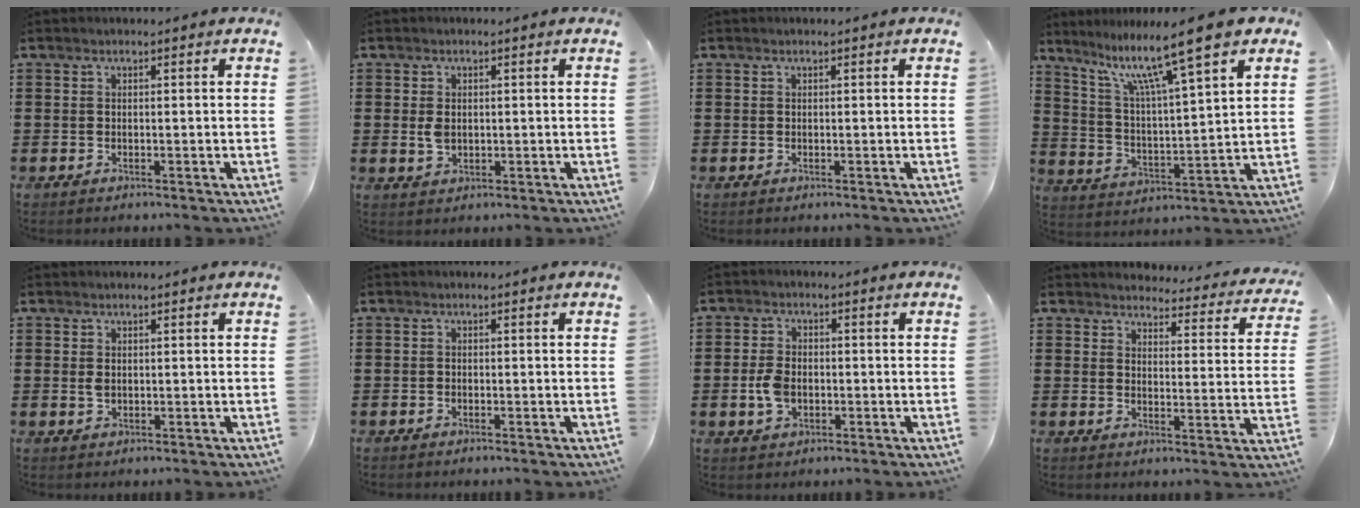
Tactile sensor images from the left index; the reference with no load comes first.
{"total": 2.4, "force": [0.1, 1.6, 1.8], "torque": [-0.052, -0.001, -0.002]}
{"total": 0.0}
{"total": 11.1, "force": [8.3, 0.7, 7.3], "torque": [-0.151, -0.046, 0.131]}
{"total": 1.2, "force": [0.2, 0.8, 0.9], "torque": [-0.022, 0.004, 0.002]}
{"total": 0.7, "force": [-0.6, 0.4, 0.0], "torque": [-0.004, 0.000, -0.012]}
{"total": 4.5, "force": [-0.8, 2.9, 3.3], "torque": [-0.083, -0.001, -0.019]}
{"total": 3.7, "force": [3.7, 0.4, 0.4], "torque": [-0.020, -0.028, 0.061]}